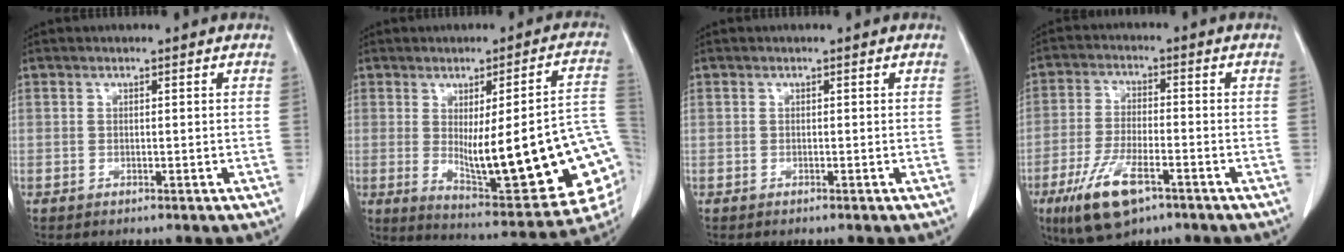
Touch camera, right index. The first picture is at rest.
{"total": 24.0, "force": [-3.2, 4.5, 23.4], "torque": [-0.244, -0.005, -0.023]}
{"total": 0.0}
{"total": 10.3, "force": [-5.7, 3.4, 7.8], "torque": [-0.162, -0.017, -0.099]}